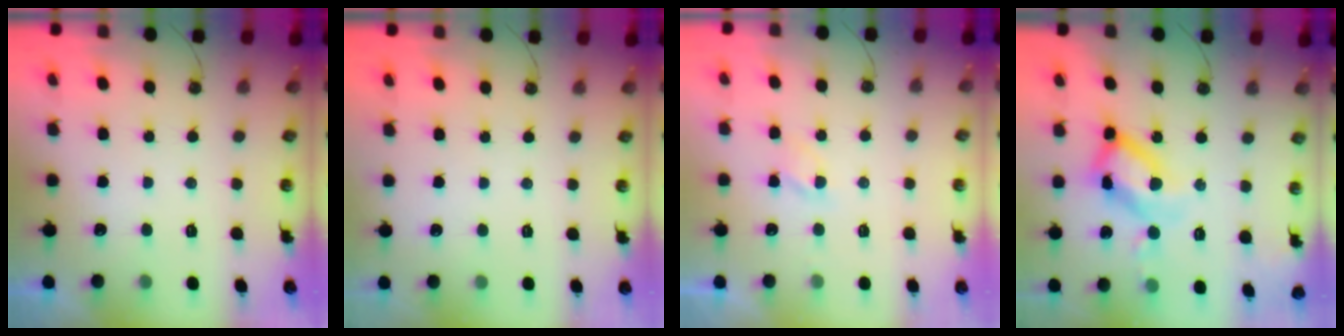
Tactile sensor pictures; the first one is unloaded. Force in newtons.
{"total": 0.0}
{"total": 2.9, "press": 2.8, "slide": 0.6}
{"total": 18.5, "press": 18.5, "slide": 1.3}